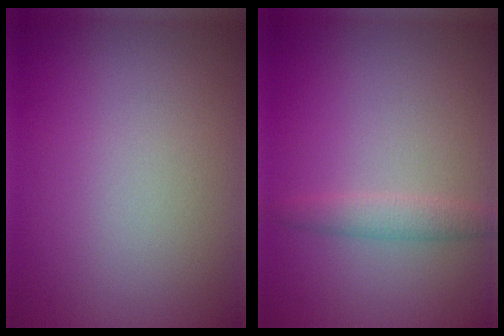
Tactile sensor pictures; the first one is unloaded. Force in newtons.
{"total": 1.7, "press": 1.7, "slide": 0.0}